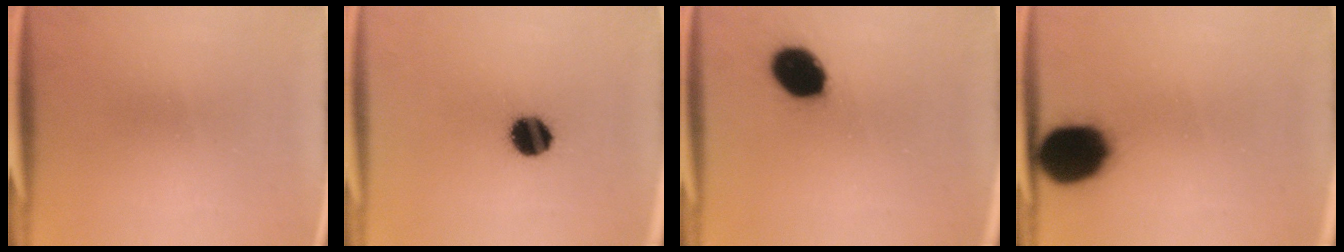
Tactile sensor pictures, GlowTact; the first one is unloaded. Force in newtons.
{"total": 8.6}
{"total": 12.3}
{"total": 13.4}